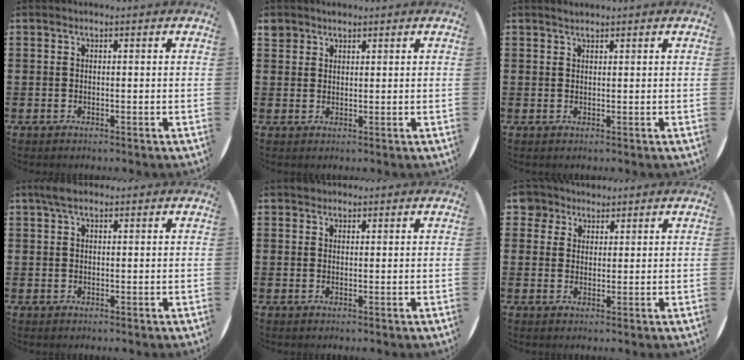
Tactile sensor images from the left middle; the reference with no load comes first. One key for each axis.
{"total": 1.7, "fx": 1.5, "fy": 0.9, "fz": -0.1, "tx": 0.006, "ty": 0.000, "tz": 0.029}
{"total": 0.9, "fx": 0.9, "fy": 0.1, "fz": 0.2, "tx": -0.005, "ty": 0.001, "tz": 0.017}
{"total": 2.3, "fx": 1.4, "fy": 1.1, "fz": 1.4, "tx": -0.022, "ty": 0.004, "tz": 0.024}
{"total": 1.0, "fx": 0.9, "fy": 0.4, "fz": -0.1, "tx": 0.008, "ty": -0.001, "tz": 0.016}
{"total": 3.3, "fx": 2.4, "fy": 2.3, "fz": 0.1, "tx": -0.007, "ty": 0.007, "tz": 0.046}